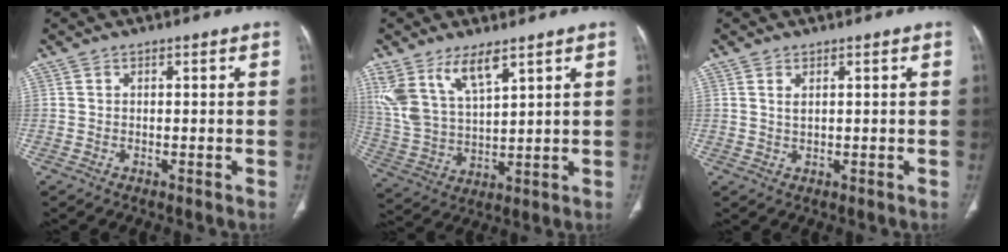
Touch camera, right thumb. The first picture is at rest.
{"total": 12.4, "force": [7.5, 5.0, 8.5], "torque": [-0.169, -0.025, 0.165]}
{"total": 1.5, "force": [0.8, 0.5, 1.2], "torque": [-0.026, -0.003, 0.020]}